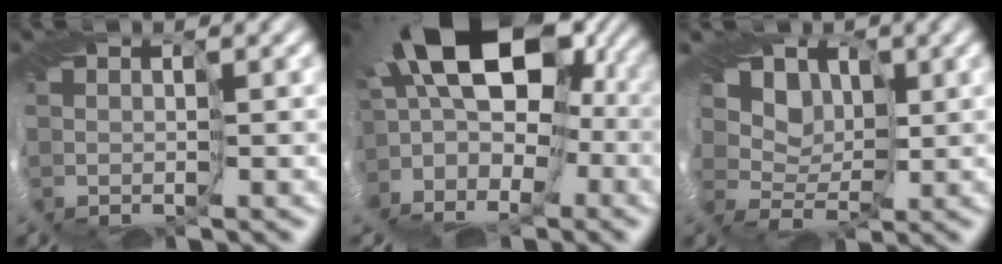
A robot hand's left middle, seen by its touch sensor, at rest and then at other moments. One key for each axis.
{"total": 15.9, "fx": -1.6, "fy": 10.9, "fz": 11.5, "tx": -0.170, "ty": 0.015, "tz": -0.058}
{"total": 9.3, "fx": 1.6, "fy": 6.9, "fz": 6.1, "tx": -0.075, "ty": 0.024, "tz": -0.005}